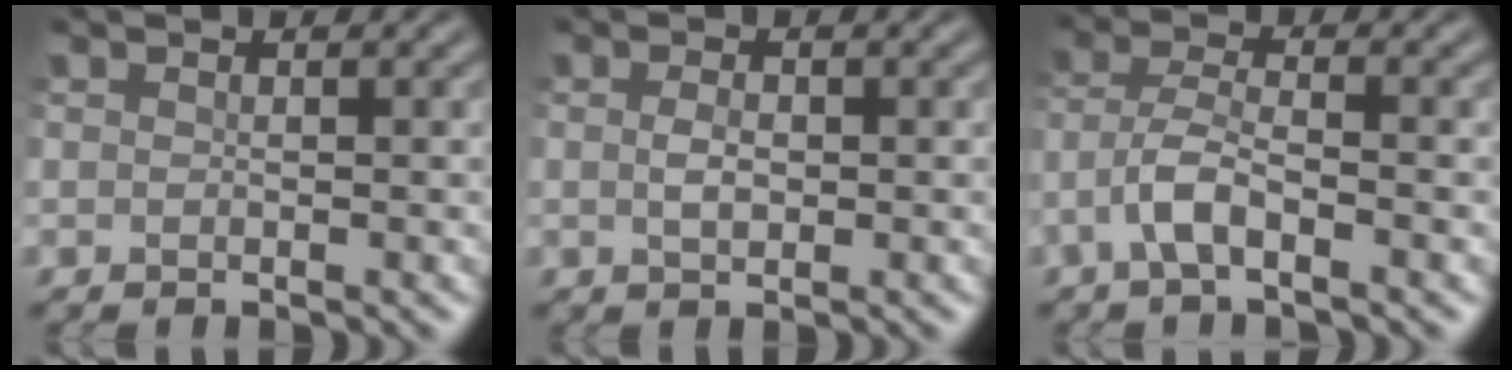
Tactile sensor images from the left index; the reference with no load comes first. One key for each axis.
{"total": 1.6, "fx": -0.3, "fy": 1.0, "fz": 1.2, "tx": -0.028, "ty": -0.003, "tz": -0.006}
{"total": 3.4, "fx": -2.0, "fy": 0.9, "fz": 2.6, "tx": -0.059, "ty": 0.003, "tz": -0.050}